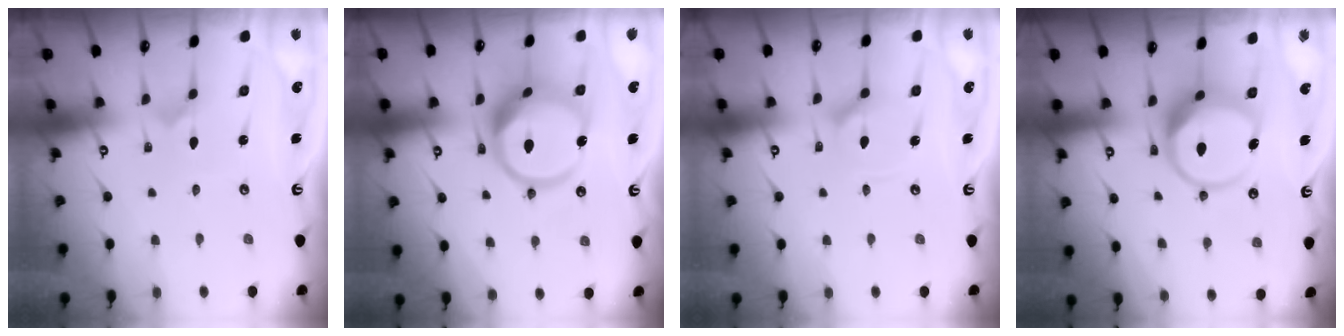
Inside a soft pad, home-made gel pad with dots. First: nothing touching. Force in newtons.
{"total": 15.4, "press": 15.3, "slide": 1.8}
{"total": 7.9, "press": 7.8, "slide": 0.8}
{"total": 12.0, "press": 11.9, "slide": 1.5}